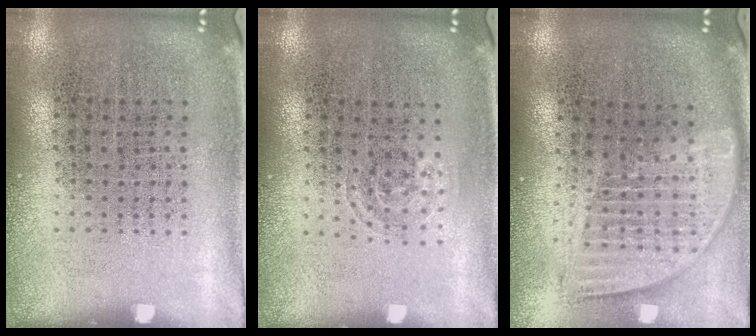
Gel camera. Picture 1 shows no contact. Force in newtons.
{"total": 0.8, "press": 0.6, "slide": 0.6}
{"total": 1.8, "press": 1.5, "slide": 1.0}